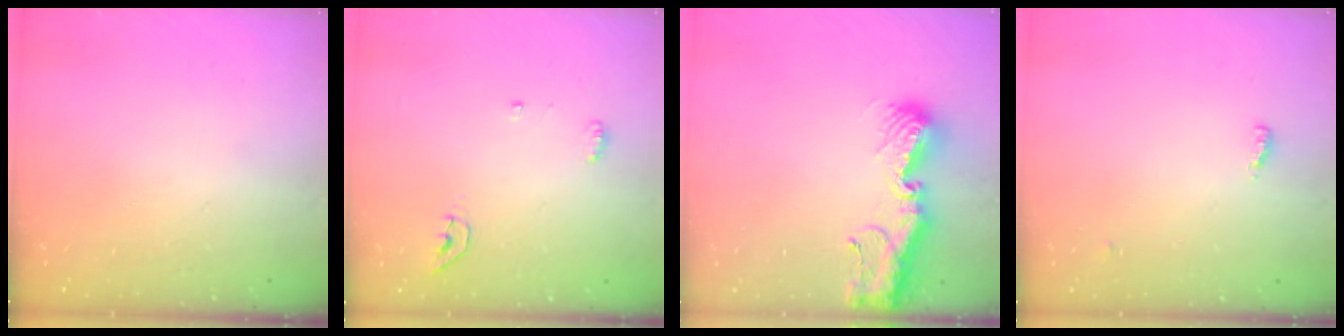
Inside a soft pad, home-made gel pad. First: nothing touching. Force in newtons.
{"total": 4.5, "press": 4.2, "slide": 1.5}
{"total": 12.2, "press": 12.1, "slide": 0.8}
{"total": 3.4, "press": 3.2, "slide": 1.2}